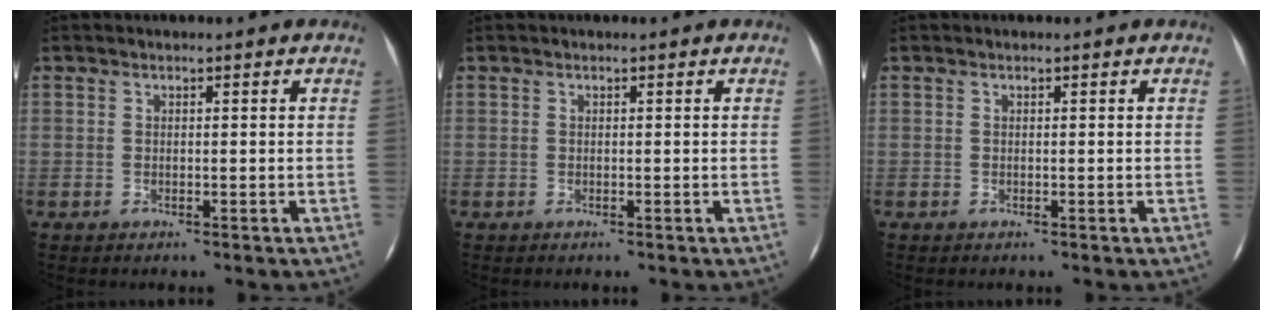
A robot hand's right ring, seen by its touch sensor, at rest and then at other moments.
{"total": 0.0}
{"total": 0.0}